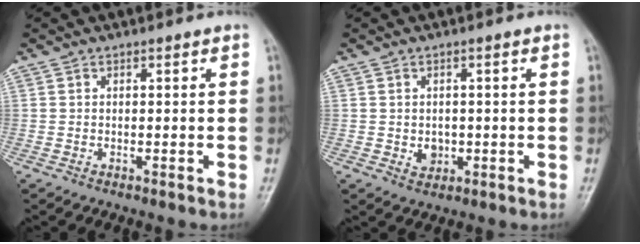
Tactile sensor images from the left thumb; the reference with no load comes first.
{"total": 2.7, "force": [-0.3, 2.3, 1.5], "torque": [-0.013, 0.000, 0.001]}